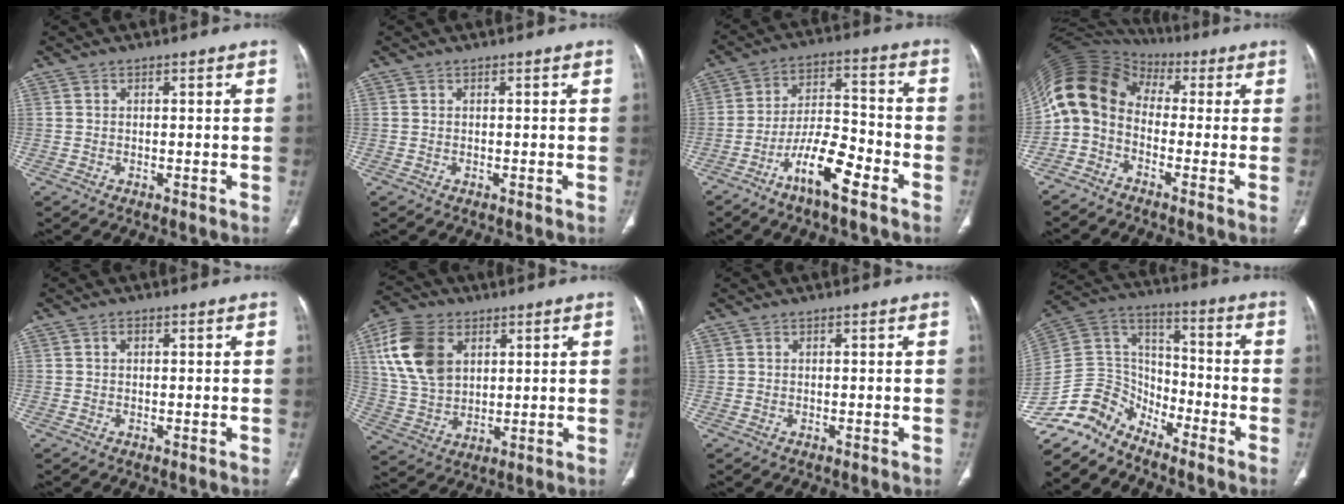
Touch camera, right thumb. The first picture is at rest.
{"total": 0.0}
{"total": 11.3, "force": [-6.7, 3.2, 8.5], "torque": [-0.156, 0.049, -0.121]}
{"total": 11.2, "force": [-1.5, 8.7, 6.9], "torque": [-0.127, 0.062, -0.047]}
{"total": 0.9, "force": [0.3, 0.6, 0.6], "torque": [-0.007, 0.003, 0.004]}
{"total": 14.4, "force": [5.1, 9.9, 9.2], "torque": [-0.168, -0.008, 0.102]}
{"total": 0.0}
{"total": 12.6, "force": [-10.9, 5.7, 2.5], "torque": [-0.045, 0.099, -0.221]}